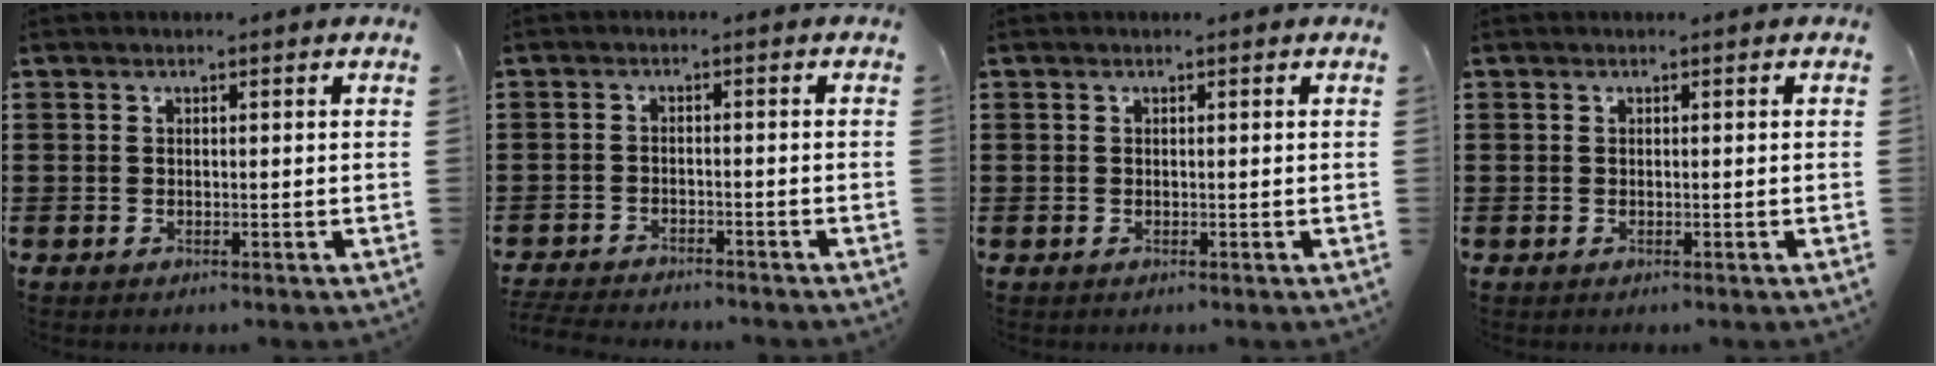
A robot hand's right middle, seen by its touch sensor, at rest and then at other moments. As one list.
[{"total": 3.2, "force": [-3.2, 0.2, 0.3], "torque": [-0.014, -0.002, -0.070]}, {"total": 0.0}, {"total": 0.0}]